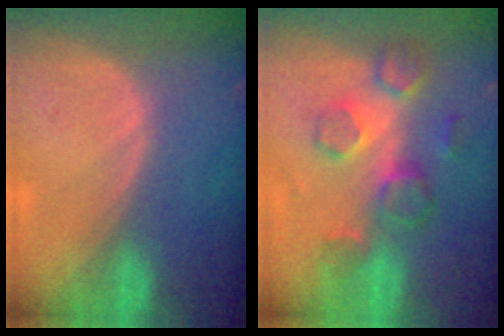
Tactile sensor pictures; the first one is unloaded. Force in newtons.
{"total": 8.7, "press": 7.6, "slide": 4.3}